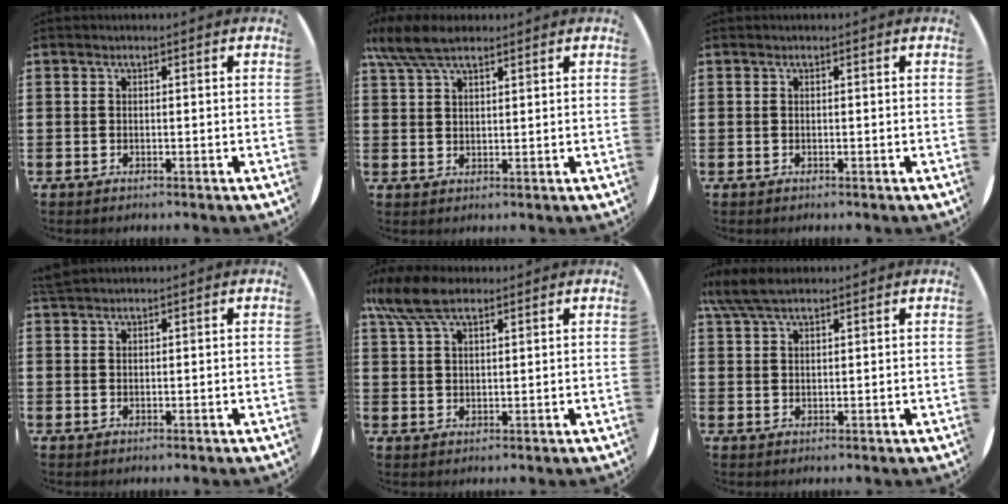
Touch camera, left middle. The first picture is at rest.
{"total": 6.2, "force": [4.8, 2.0, 3.4], "torque": [-0.079, -0.001, 0.090]}
{"total": 0.0}
{"total": 1.2, "force": [1.2, 0.0, 0.1], "torque": [-0.004, 0.002, 0.023]}
{"total": 7.0, "force": [5.1, 2.6, 4.0], "torque": [-0.091, -0.001, 0.096]}
{"total": 4.8, "force": [3.8, 1.3, 2.6], "torque": [-0.059, 0.002, 0.071]}